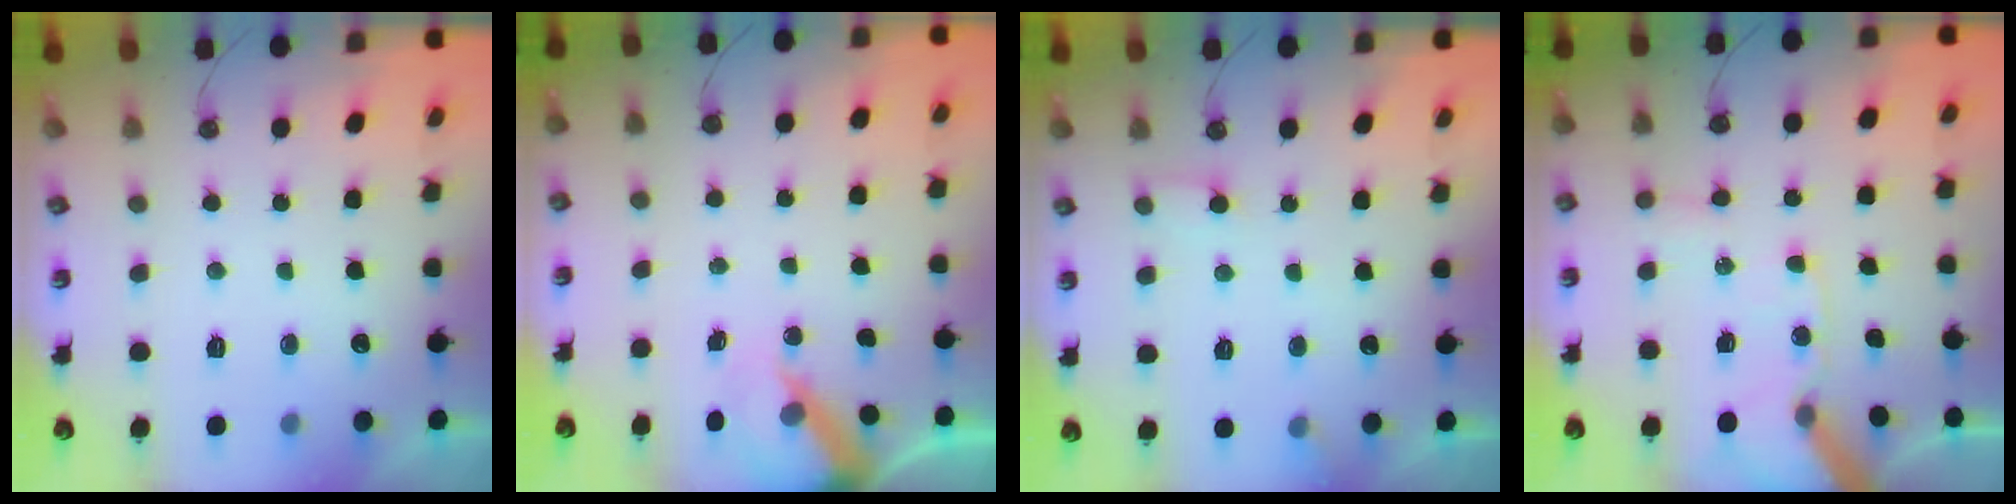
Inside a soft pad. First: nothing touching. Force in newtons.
{"total": 6.8, "press": 6.7, "slide": 0.6}
{"total": 6.6, "press": 6.6, "slide": 0.3}
{"total": 11.3, "press": 11.1, "slide": 1.9}